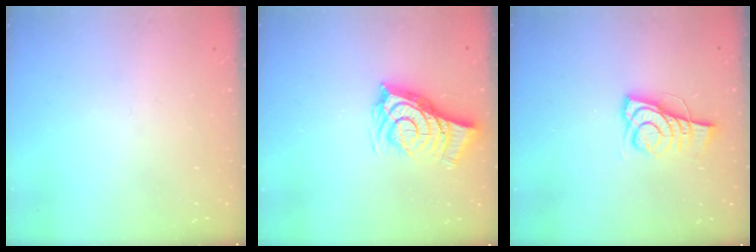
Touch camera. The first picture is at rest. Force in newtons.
{"total": 10.5, "press": 9.8, "slide": 3.8}
{"total": 7.4, "press": 7.4, "slide": 0.9}